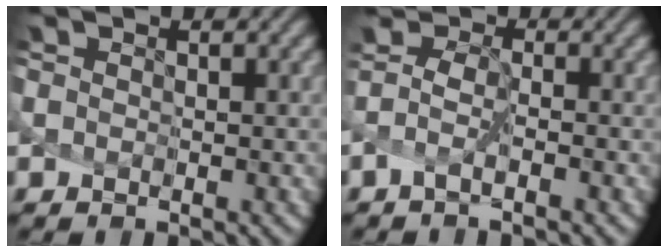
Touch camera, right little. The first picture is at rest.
{"total": 1.5, "force": [-0.9, 0.1, 1.2], "torque": [-0.035, 0.000, -0.020]}